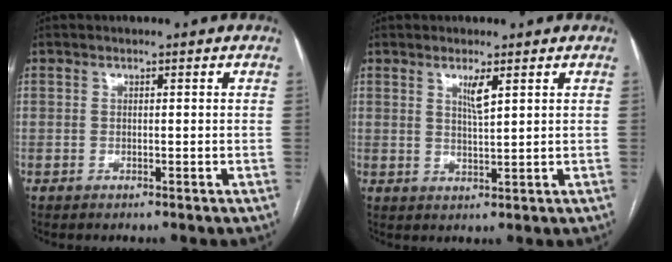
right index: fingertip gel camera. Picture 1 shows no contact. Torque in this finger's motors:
{"motor_torque": [0.42, 0.41, 0.05, 0.07]}